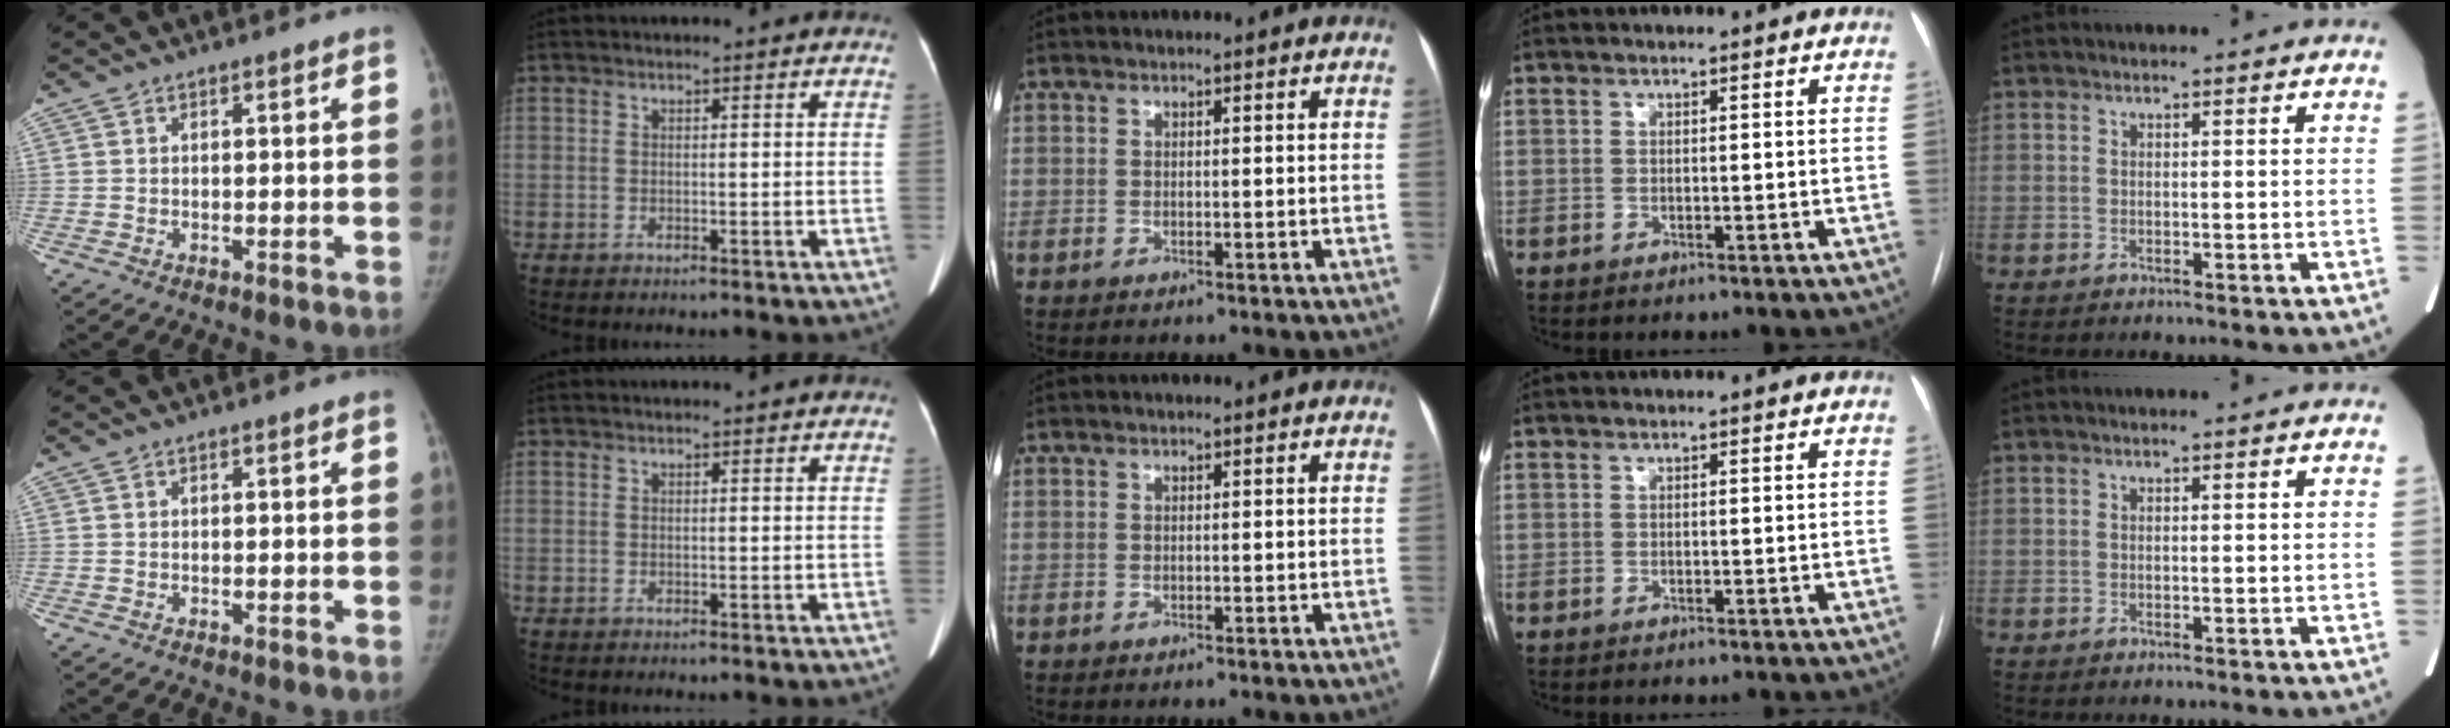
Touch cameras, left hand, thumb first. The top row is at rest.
{}